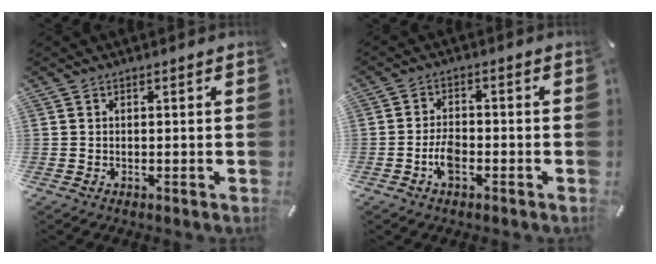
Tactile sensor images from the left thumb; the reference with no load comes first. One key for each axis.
{"total": 4.6, "fx": -2.1, "fy": 2.5, "fz": 3.3, "tx": -0.075, "ty": 0.005, "tz": -0.042}